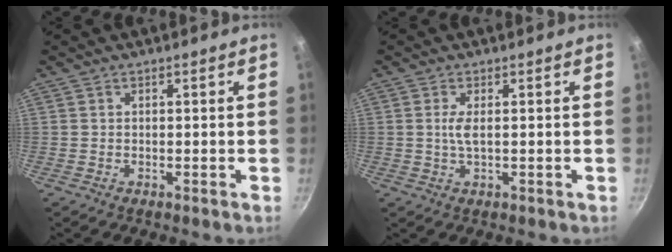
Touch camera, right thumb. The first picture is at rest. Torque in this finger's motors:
{"motor_torque": [0.83, 0.10, 0.37, -0.63, 0.10]}